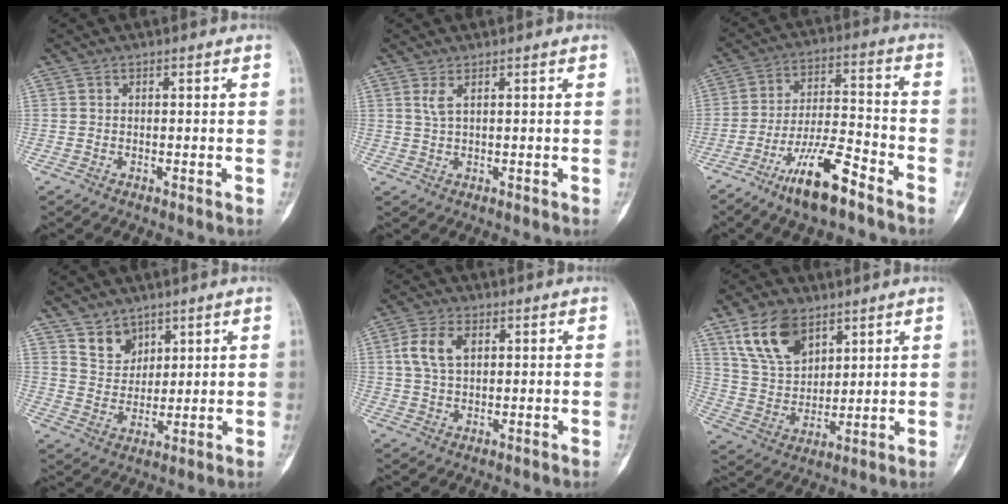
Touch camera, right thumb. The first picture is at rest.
{"total": 2.1, "force": [1.0, 0.5, 1.8], "torque": [-0.045, -0.001, 0.029]}
{"total": 12.8, "force": [-8.5, 3.1, 9.0], "torque": [-0.167, 0.056, -0.154]}
{"total": 6.5, "force": [4.6, 4.4, 1.6], "torque": [-0.002, -0.037, 0.094]}
{"total": 6.8, "force": [2.0, 4.1, 5.0], "torque": [-0.104, 0.004, 0.038]}
{"total": 13.2, "force": [7.7, 7.6, 7.4], "torque": [-0.119, -0.030, 0.160]}